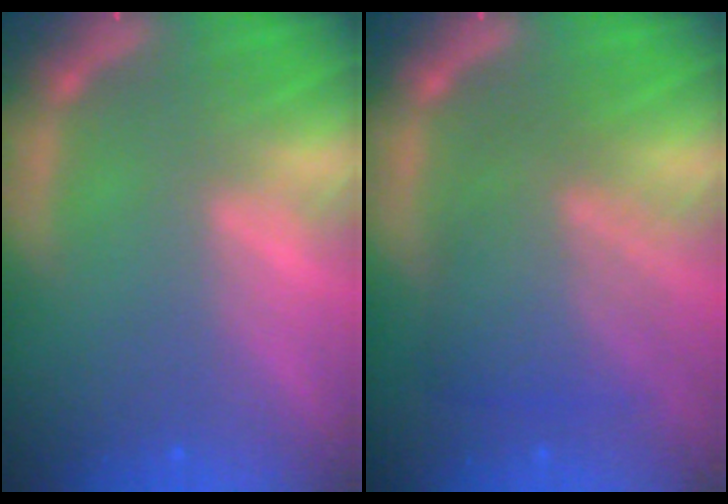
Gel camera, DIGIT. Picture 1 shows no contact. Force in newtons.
{"total": 6.5}